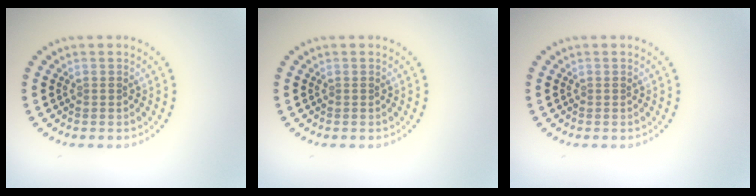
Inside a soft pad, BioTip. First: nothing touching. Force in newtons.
{"total": 0.0}
{"total": 0.0}